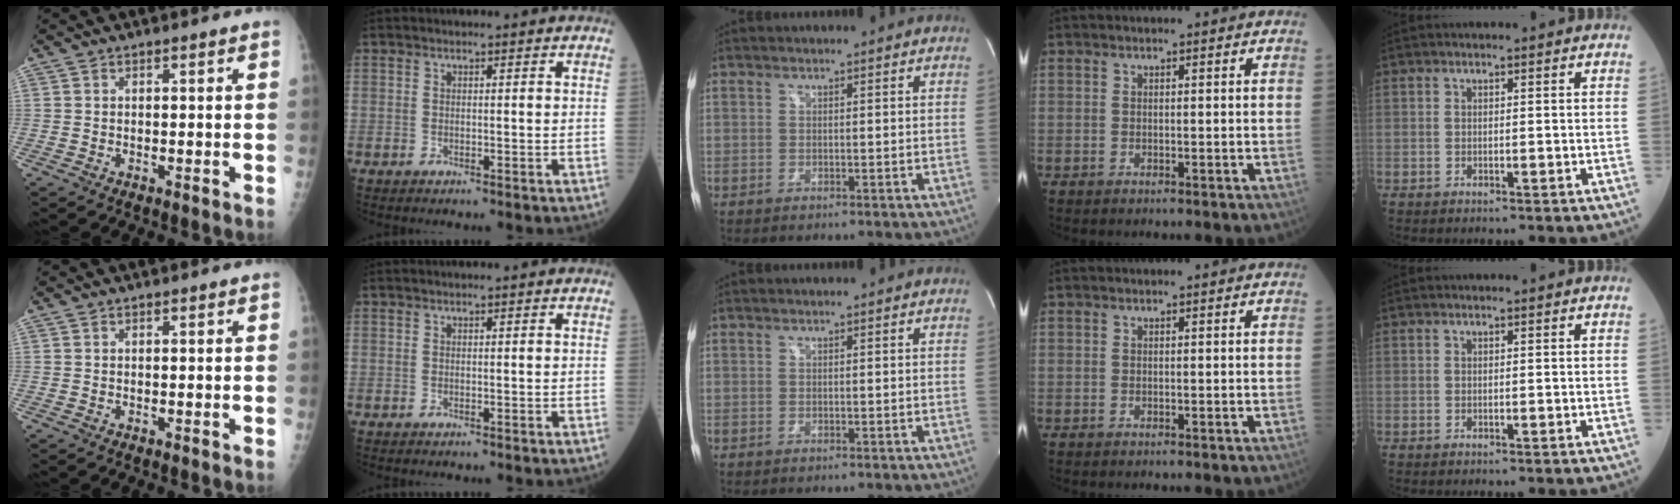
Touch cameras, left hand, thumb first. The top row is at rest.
{}